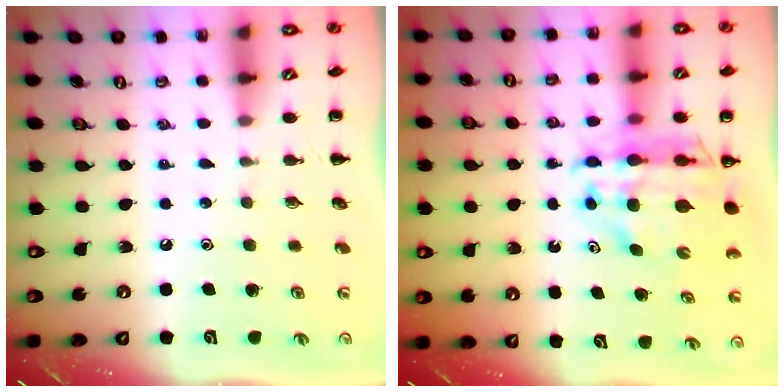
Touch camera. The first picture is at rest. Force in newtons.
{"total": 11.9, "press": 11.4, "slide": 3.2}